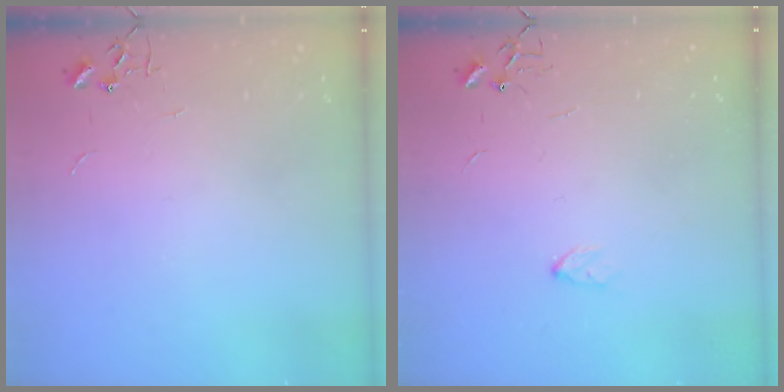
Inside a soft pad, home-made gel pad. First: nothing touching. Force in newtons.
{"total": 3.5, "press": 3.5, "slide": 0.5}